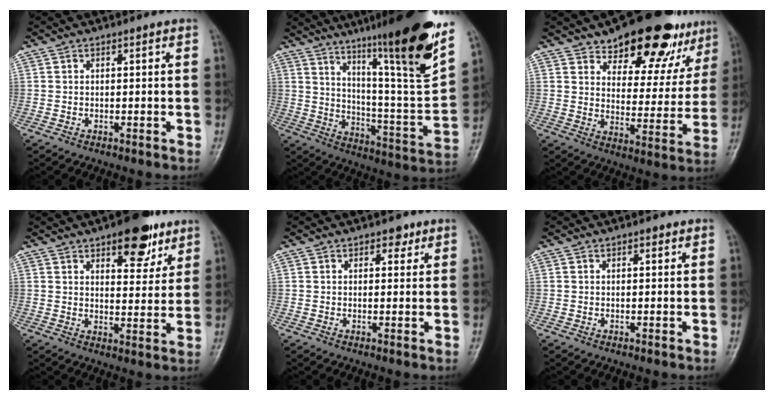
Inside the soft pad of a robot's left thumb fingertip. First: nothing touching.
{"total": 25.8, "force": [16.0, 2.5, 20.1], "torque": [-0.282, -0.067, 0.256]}
{"total": 20.0, "force": [14.1, 9.1, 10.8], "torque": [-0.099, -0.066, 0.194]}
{"total": 10.9, "force": [6.7, 4.9, 7.0], "torque": [-0.060, -0.034, 0.094]}
{"total": 2.3, "force": [1.5, 1.4, 1.1], "torque": [0.003, -0.005, 0.017]}
{"total": 0.9, "force": [0.5, 0.4, 0.5], "torque": [-0.002, -0.002, 0.006]}